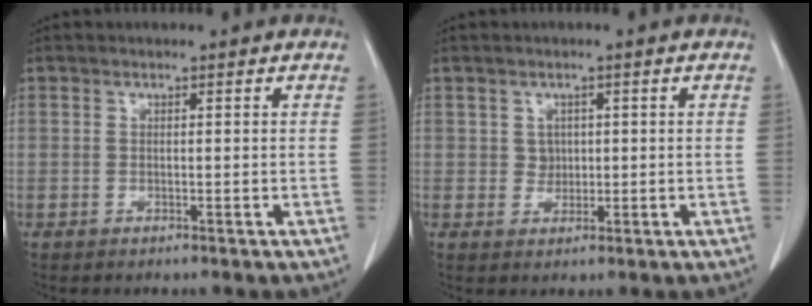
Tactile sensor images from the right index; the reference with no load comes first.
{"total": 1.9, "force": [0.4, 1.7, 0.8], "torque": [-0.009, -0.001, 0.007]}